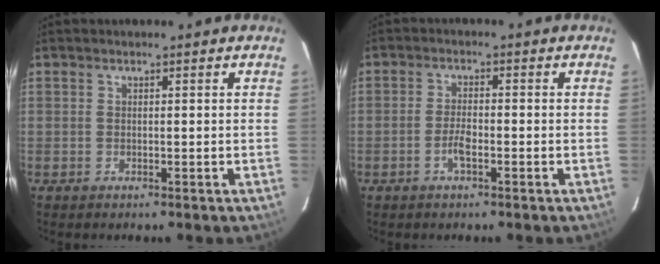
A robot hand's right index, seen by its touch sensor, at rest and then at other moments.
{"total": 3.2, "force": [-1.5, 1.1, 2.6], "torque": [-0.056, 0.003, -0.031]}